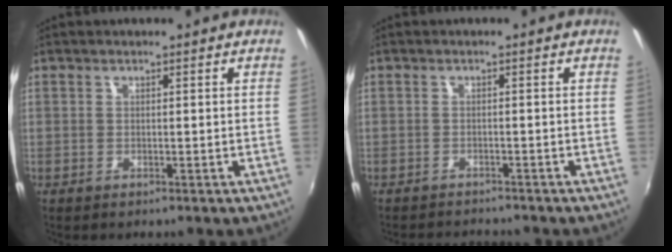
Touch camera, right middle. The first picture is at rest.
{"total": 4.4, "force": [-4.2, 0.7, 0.9], "torque": [-0.029, -0.010, -0.066]}